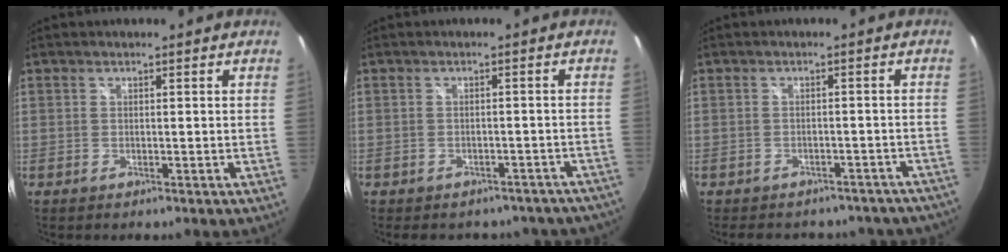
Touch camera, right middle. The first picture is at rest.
{"total": 12.1, "force": [-10.2, 5.4, 3.4], "torque": [-0.064, 0.006, -0.106]}
{"total": 15.0, "force": [-12.8, 6.2, 4.9], "torque": [-0.095, 0.008, -0.140]}